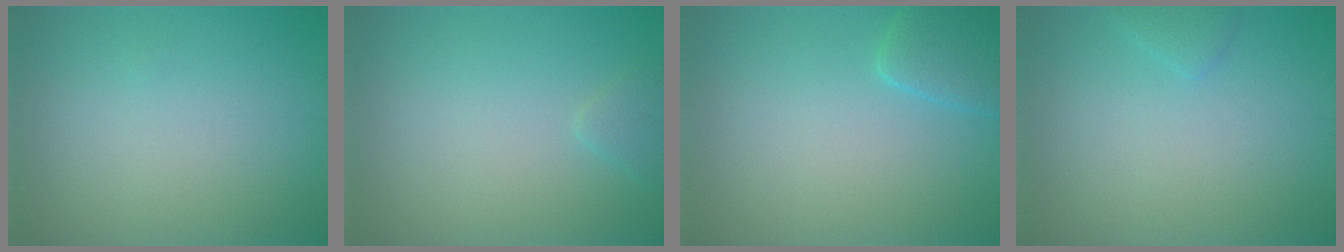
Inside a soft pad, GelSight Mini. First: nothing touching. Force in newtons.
{"total": 1.0, "press": 1.0, "slide": 0.1}
{"total": 2.5, "press": 2.5, "slide": 0.3}
{"total": 1.0, "press": 1.0, "slide": 0.2}